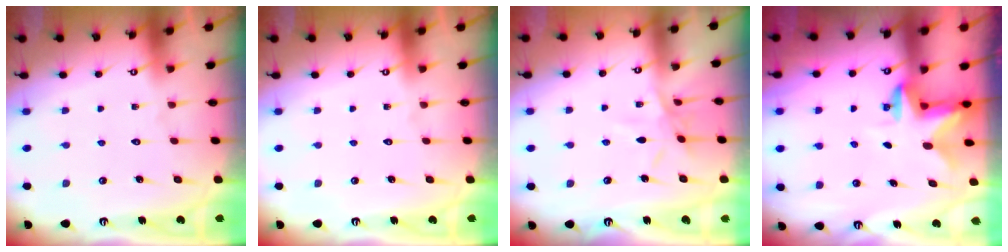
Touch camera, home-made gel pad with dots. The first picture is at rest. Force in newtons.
{"total": 0.0}
{"total": 6.4, "press": 6.3, "slide": 0.7}
{"total": 2.5, "press": 2.5, "slide": 0.5}